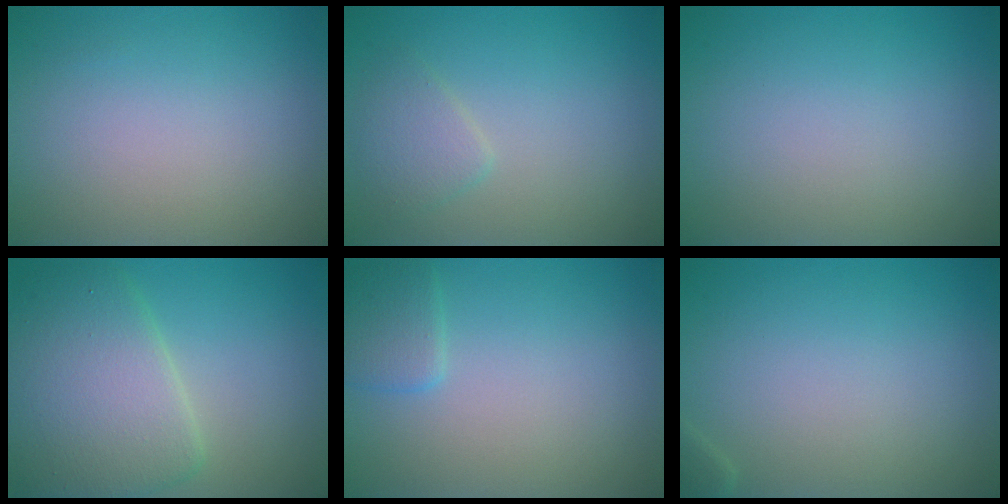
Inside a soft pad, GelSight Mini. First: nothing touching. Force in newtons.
{"total": 2.0, "press": 2.0, "slide": 0.1}
{"total": 0.0}
{"total": 7.6, "press": 7.6, "slide": 0.3}
{"total": 1.8, "press": 1.8, "slide": 0.1}
{"total": 0.6, "press": 0.6, "slide": 0.0}